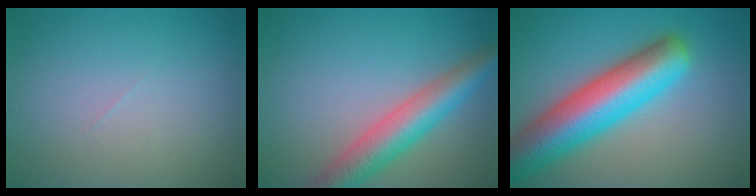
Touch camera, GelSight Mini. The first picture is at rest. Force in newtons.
{"total": 6.0, "press": 6.0, "slide": 0.2}
{"total": 10.4, "press": 10.4, "slide": 0.4}